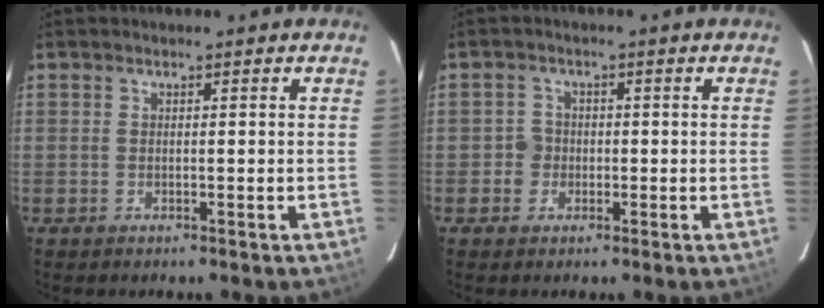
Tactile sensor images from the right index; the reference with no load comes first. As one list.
[{"total": 2.8, "force": [-0.8, 2.6, 0.2], "torque": [-0.001, 0.010, -0.015]}]